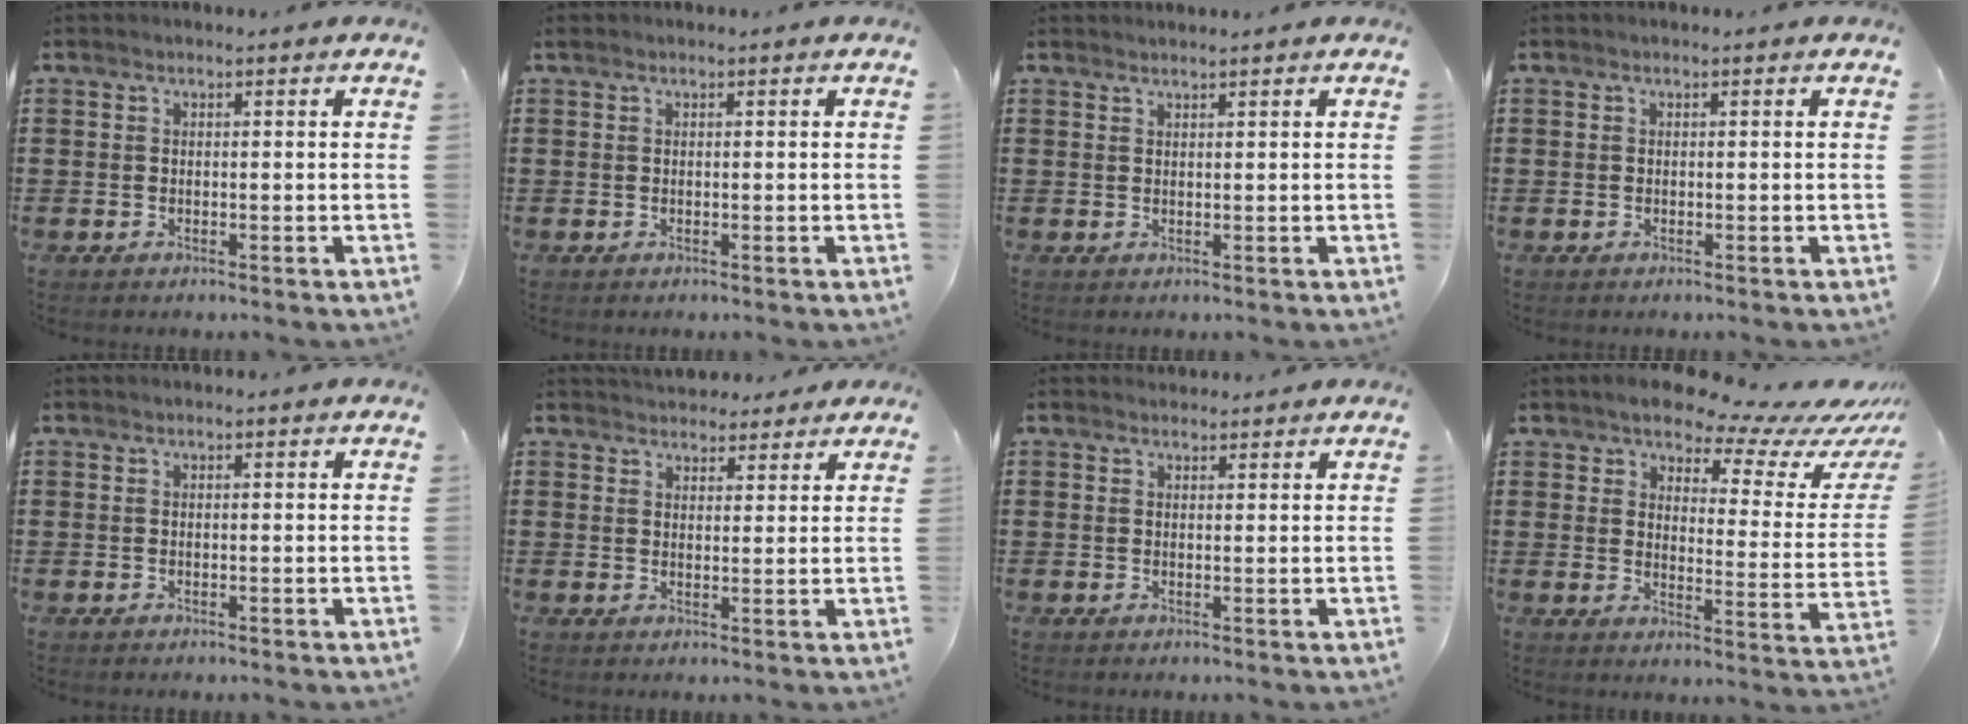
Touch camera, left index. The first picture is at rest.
{"total": 0.0}
{"total": 0.9, "force": [0.9, 0.0, 0.1], "torque": [-0.004, -0.002, 0.018]}
{"total": 0.0}
{"total": 0.0}
{"total": 3.4, "force": [3.0, 1.6, 0.0], "torque": [-0.004, -0.006, 0.056]}
{"total": 1.3, "force": [1.2, 0.5, 0.1], "torque": [-0.003, 0.003, 0.023]}
{"total": 8.1, "force": [7.3, 2.0, 2.8], "torque": [-0.063, -0.054, 0.124]}